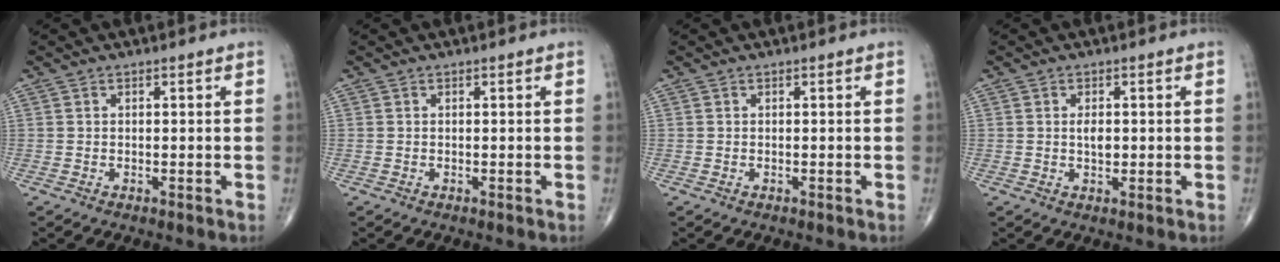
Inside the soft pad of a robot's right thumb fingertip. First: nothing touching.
{"total": 0.0}
{"total": 0.0}
{"total": 2.4, "force": [0.2, 1.3, 2.0], "torque": [-0.031, -0.001, 0.002]}